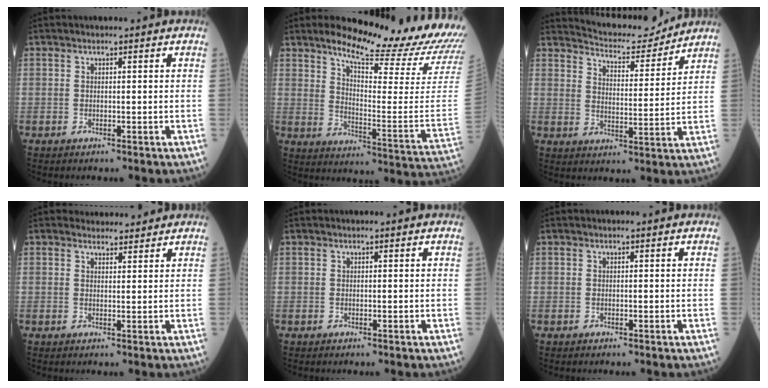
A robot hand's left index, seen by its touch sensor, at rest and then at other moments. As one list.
[{"total": 20.8, "force": [18.8, 0.8, 8.9], "torque": [-0.137, -0.098, 0.241]}, {"total": 10.6, "force": [10.4, 1.4, 1.9], "torque": [-0.037, 0.001, 0.155]}, {"total": 3.6, "force": [3.4, 1.1, 0.1], "torque": [-0.001, 0.008, 0.044]}, {"total": 0.0}, {"total": 0.0}]